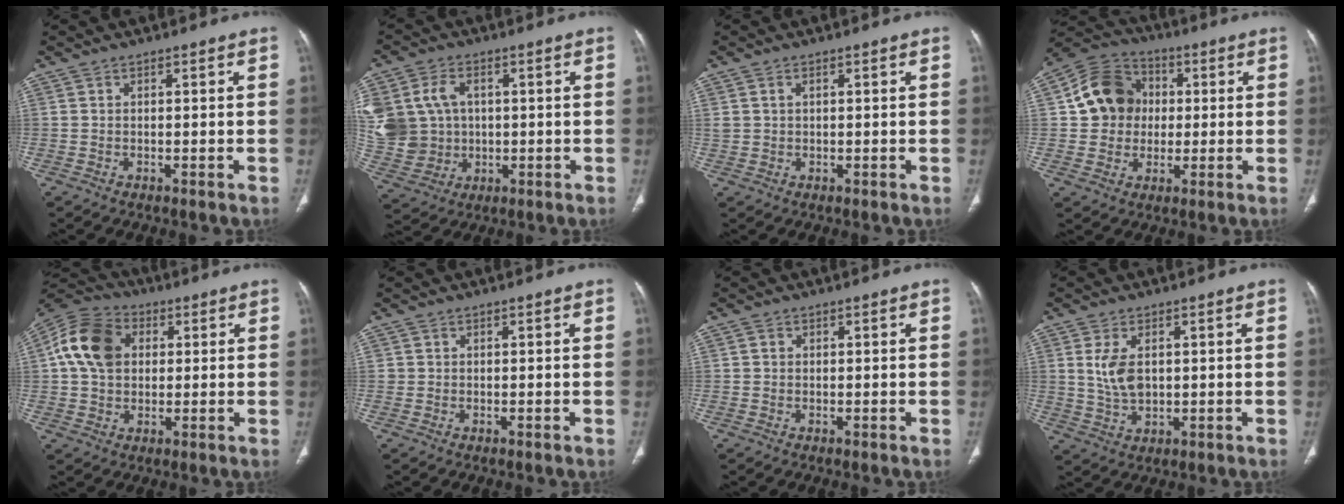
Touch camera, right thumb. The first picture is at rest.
{"total": 17.5, "force": [2.5, 14.8, 9.0], "torque": [-0.210, 0.023, 0.069]}
{"total": 1.7, "force": [0.7, 1.3, 0.9], "torque": [-0.019, 0.002, 0.019]}
{"total": 12.6, "force": [1.4, 11.0, 6.0], "torque": [-0.074, 0.015, 0.015]}
{"total": 12.5, "force": [2.3, 9.5, 7.9], "torque": [-0.133, 0.016, 0.030]}
{"total": 0.7, "force": [0.0, 0.7, 0.0], "torque": [0.006, 0.004, 0.001]}
{"total": 0.6, "force": [0.1, 0.6, 0.1], "torque": [0.002, 0.002, 0.001]}
{"total": 6.2, "force": [1.3, 3.7, 4.9], "torque": [-0.094, -0.006, 0.031]}